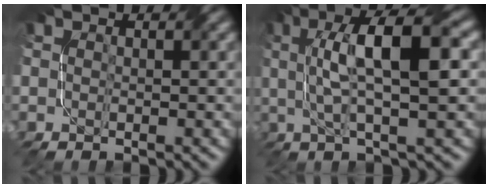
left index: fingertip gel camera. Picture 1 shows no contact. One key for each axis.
{"total": 9.0, "fx": 1.9, "fy": 2.4, "fz": 8.5, "tx": -0.143, "ty": 0.014, "tz": 0.031}